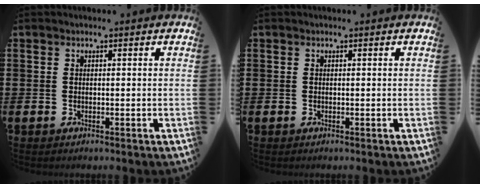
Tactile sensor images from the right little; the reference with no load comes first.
{"total": 0.0}